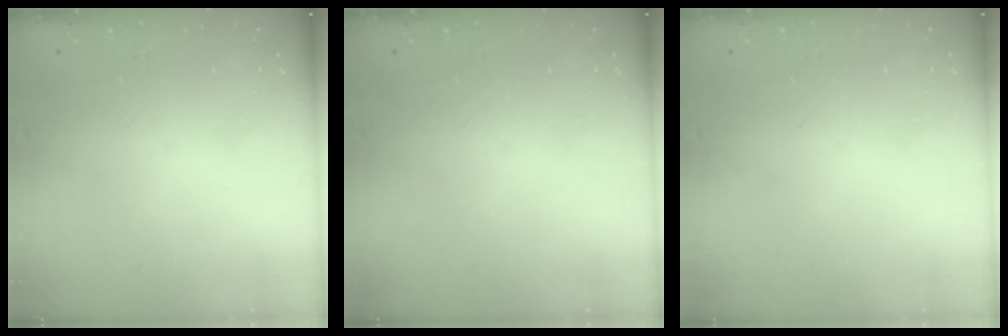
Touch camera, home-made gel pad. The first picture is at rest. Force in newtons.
{"total": 0.0}
{"total": 0.0}